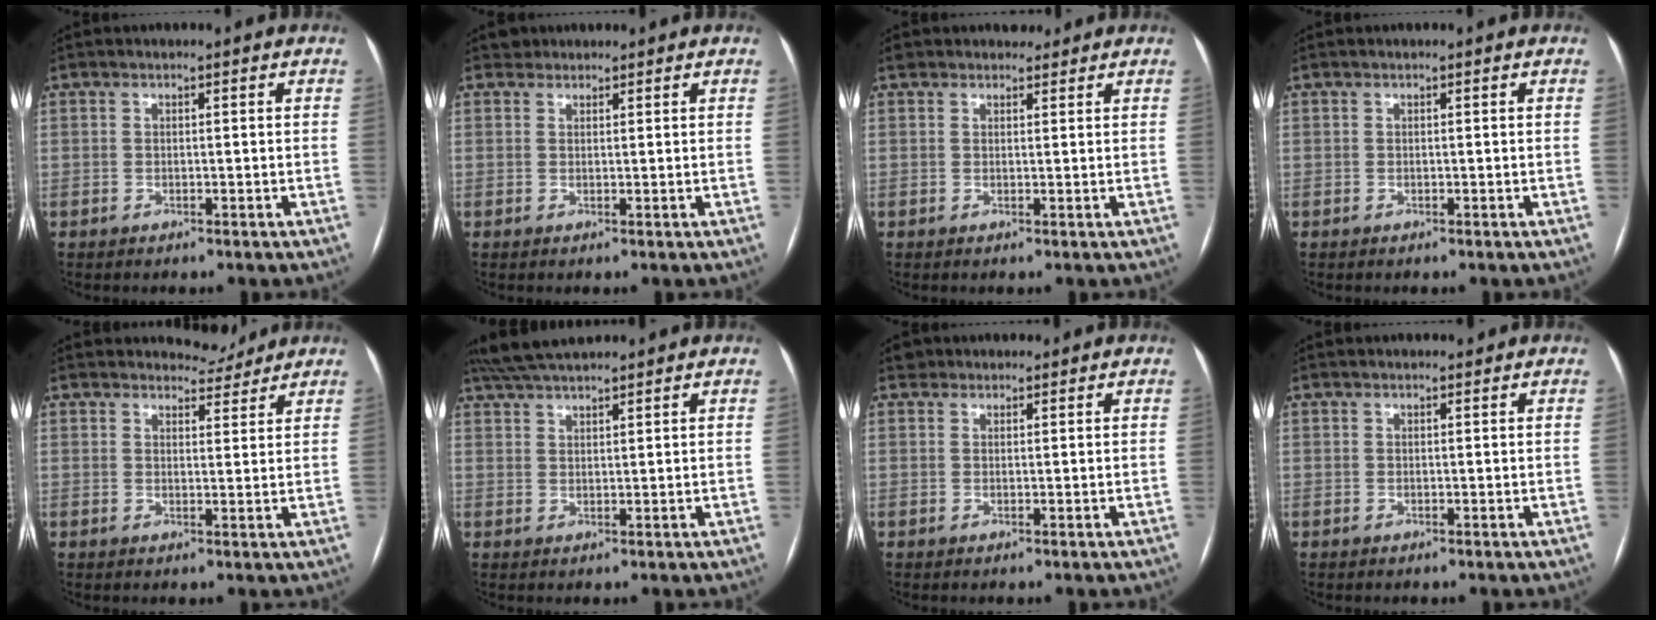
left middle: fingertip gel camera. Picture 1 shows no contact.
{"total": 1.2, "force": [1.0, 0.5, -0.4], "torque": [0.005, 0.008, 0.013]}
{"total": 2.0, "force": [1.8, 1.0, 0.0], "torque": [0.001, 0.008, 0.024]}
{"total": 0.0}
{"total": 3.7, "force": [3.5, 0.9, -0.2], "torque": [0.001, -0.005, 0.045]}
{"total": 6.5, "force": [5.9, 0.5, 2.6], "torque": [-0.051, 0.036, 0.110]}
{"total": 1.5, "force": [1.2, 0.9, -0.3], "torque": [0.009, 0.012, 0.014]}
{"total": 2.4, "force": [2.2, 0.6, 0.9], "torque": [-0.008, 0.024, 0.030]}